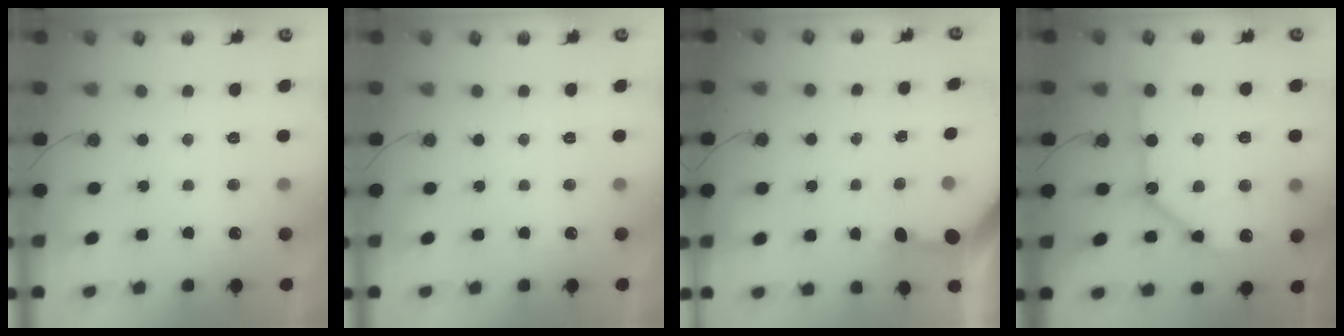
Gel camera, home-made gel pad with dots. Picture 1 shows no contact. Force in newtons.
{"total": 0.0}
{"total": 3.3, "press": 3.3, "slide": 0.4}
{"total": 15.2, "press": 15.1, "slide": 1.7}